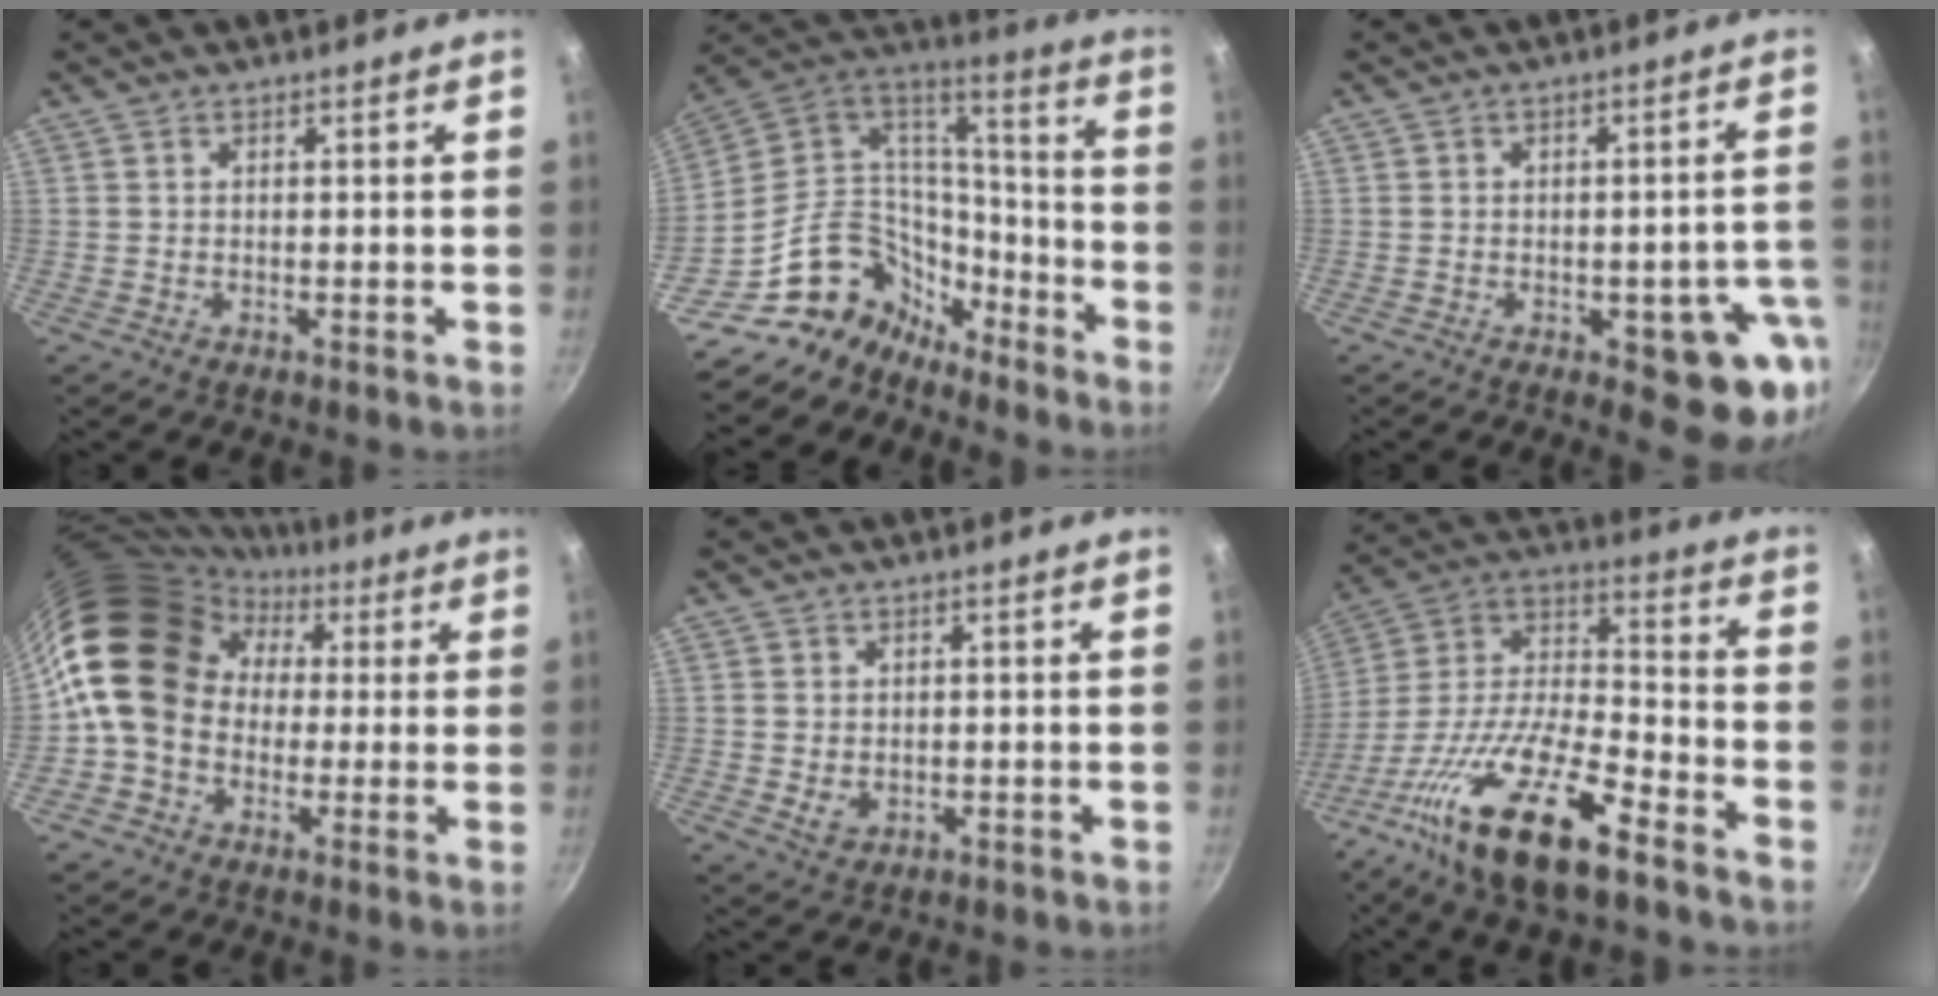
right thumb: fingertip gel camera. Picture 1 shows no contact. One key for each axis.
{"total": 17.8, "fx": -12.0, "fy": 12.0, "fz": 5.3, "tx": -0.038, "ty": 0.122, "tz": -0.221}
{"total": 11.2, "fx": -3.8, "fy": 5.2, "fz": 9.2, "tx": -0.048, "ty": 0.012, "tz": -0.046}
{"total": 18.0, "fx": 1.5, "fy": 14.9, "fz": 10.0, "tx": -0.153, "ty": 0.048, "tz": 0.013}
{"total": 2.8, "fx": -0.1, "fy": 2.4, "fz": 1.5, "tx": -0.023, "ty": -0.006, "tz": 0.002}
{"total": 22.1, "fx": -12.8, "fy": 7.2, "fz": 16.5, "tx": -0.297, "ty": 0.065, "tz": -0.251}